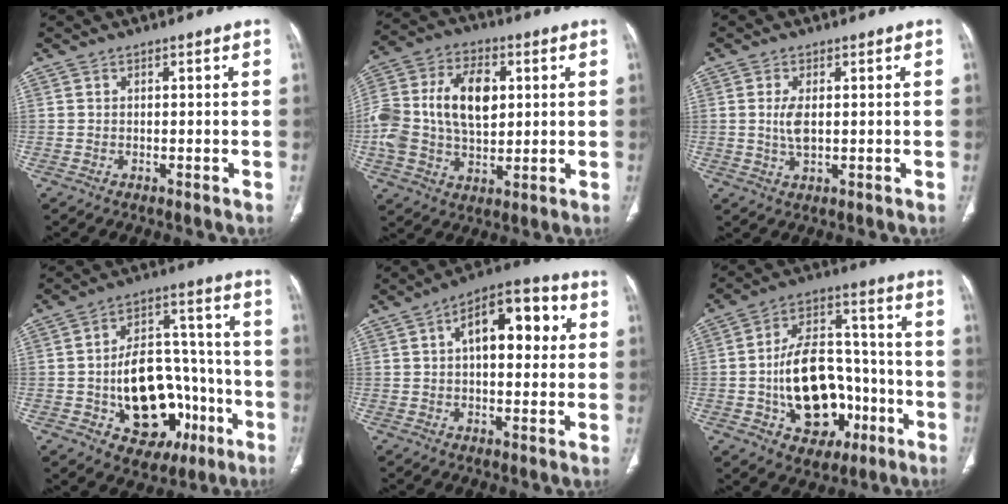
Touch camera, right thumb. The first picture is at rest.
{"total": 18.4, "force": [1.9, 11.9, 13.9], "torque": [-0.270, 0.015, 0.035]}
{"total": 3.8, "force": [0.3, 1.8, 3.4], "torque": [-0.073, -0.004, 0.009]}
{"total": 20.9, "force": [-6.1, 13.5, 14.7], "torque": [-0.179, 0.049, -0.073]}
{"total": 14.3, "force": [3.4, 7.2, 11.9], "torque": [-0.146, 0.024, 0.044]}
{"total": 20.4, "force": [-5.3, 13.4, 14.4], "torque": [-0.199, 0.049, -0.070]}